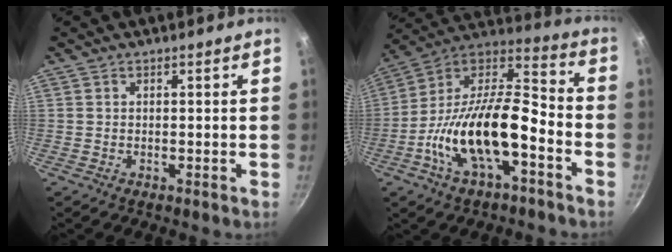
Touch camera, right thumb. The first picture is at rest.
{"total": 21.3, "force": [-7.1, 8.9, 18.0], "torque": [-0.316, 0.052, -0.145]}